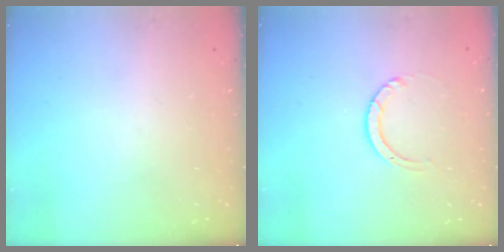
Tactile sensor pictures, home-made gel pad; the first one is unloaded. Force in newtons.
{"total": 3.5, "press": 3.5, "slide": 0.1}